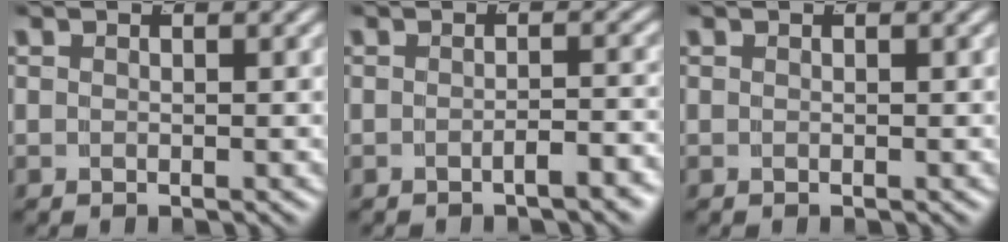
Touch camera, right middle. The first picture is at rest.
{"total": 1.8, "force": [-1.6, -0.1, 0.9], "torque": [-0.006, 0.005, -0.029]}
{"total": 0.0}